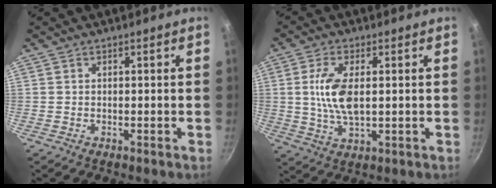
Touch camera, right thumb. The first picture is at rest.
{"total": 8.9, "force": [1.0, 4.1, 7.9], "torque": [-0.166, -0.007, 0.023]}